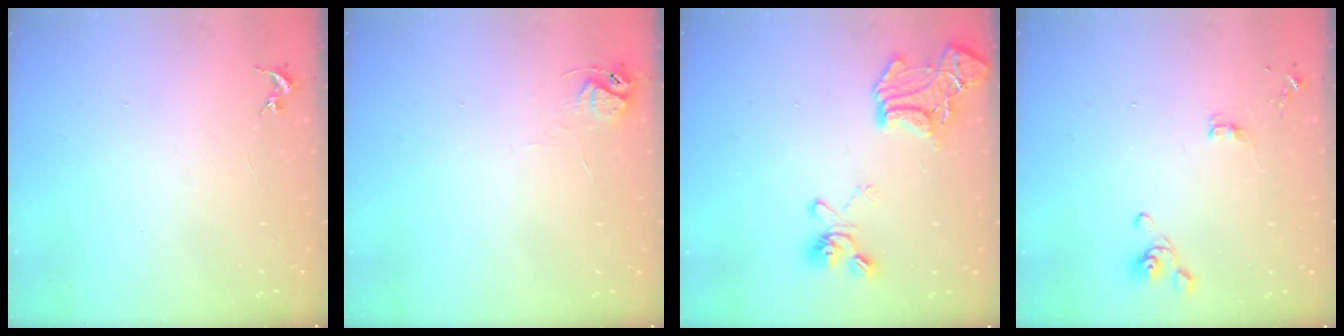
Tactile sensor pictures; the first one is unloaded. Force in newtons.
{"total": 6.6, "press": 6.6, "slide": 0.7}
{"total": 18.5, "press": 18.4, "slide": 1.6}
{"total": 5.4, "press": 4.7, "slide": 2.7}